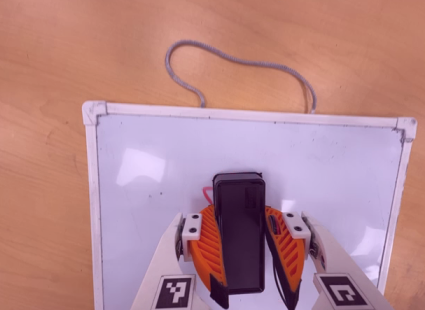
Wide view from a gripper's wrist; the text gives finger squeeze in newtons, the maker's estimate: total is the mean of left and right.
{"total": 14.8, "left": 13.3, "right": 16.3}